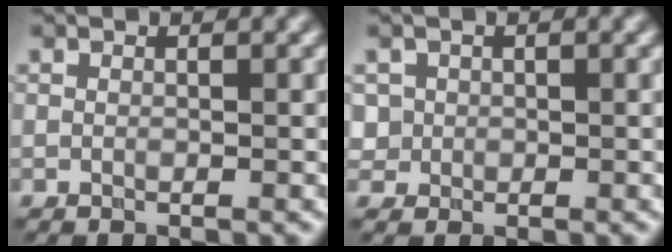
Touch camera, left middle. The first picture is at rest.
{"total": 1.8, "force": [0.3, 1.7, 0.4], "torque": [-0.003, 0.000, 0.018]}